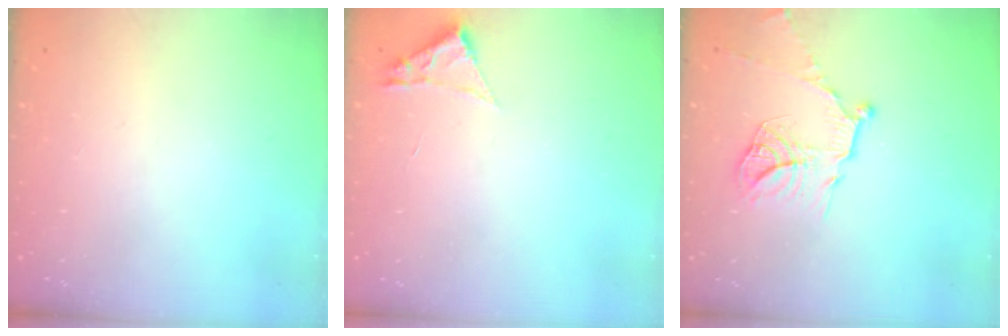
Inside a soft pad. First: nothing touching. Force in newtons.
{"total": 1.8, "press": 1.8, "slide": 0.2}
{"total": 13.4, "press": 13.3, "slide": 1.2}